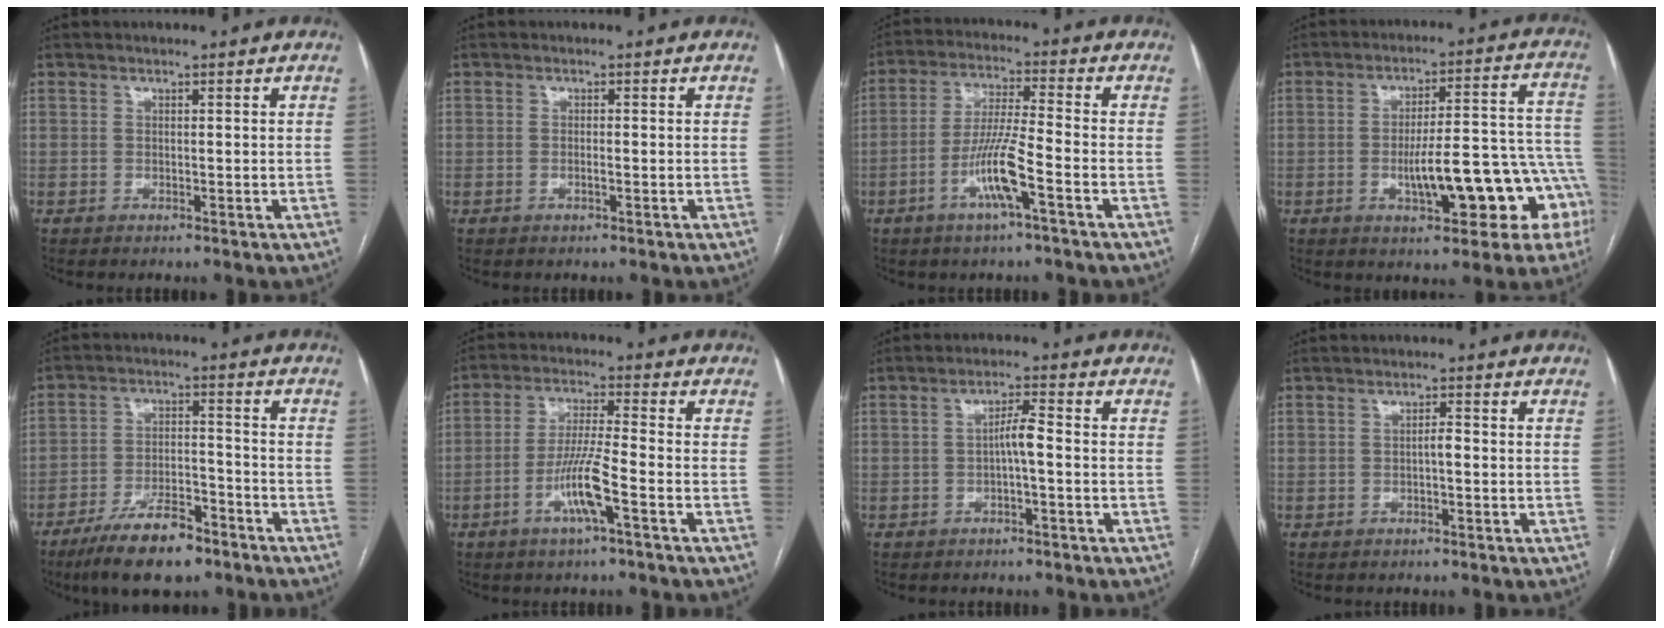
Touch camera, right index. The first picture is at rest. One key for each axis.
{"total": 0.6, "fx": -0.2, "fy": 0.0, "fz": 0.6, "tx": -0.013, "ty": 0.001, "tz": -0.004}
{"total": 8.4, "fx": -3.6, "fy": -0.1, "fz": 7.5, "tx": -0.152, "ty": -0.001, "tz": -0.071}
{"total": 15.1, "fx": -5.0, "fy": 4.7, "fz": 13.5, "tx": -0.137, "ty": 0.043, "tz": -0.056}
{"total": 11.7, "fx": -8.3, "fy": 3.6, "fz": 7.5, "tx": -0.132, "ty": -0.006, "tz": -0.144}
{"total": 7.6, "fx": -3.2, "fy": -0.1, "fz": 6.9, "tx": -0.139, "ty": -0.001, "tz": -0.064}
{"total": 3.3, "fx": -0.7, "fy": 0.3, "fz": 3.2, "tx": -0.054, "ty": 0.010, "tz": -0.011}
{"total": 1.4, "fx": -0.4, "fy": 0.3, "fz": 1.3, "tx": -0.021, "ty": 0.003, "tz": -0.007}